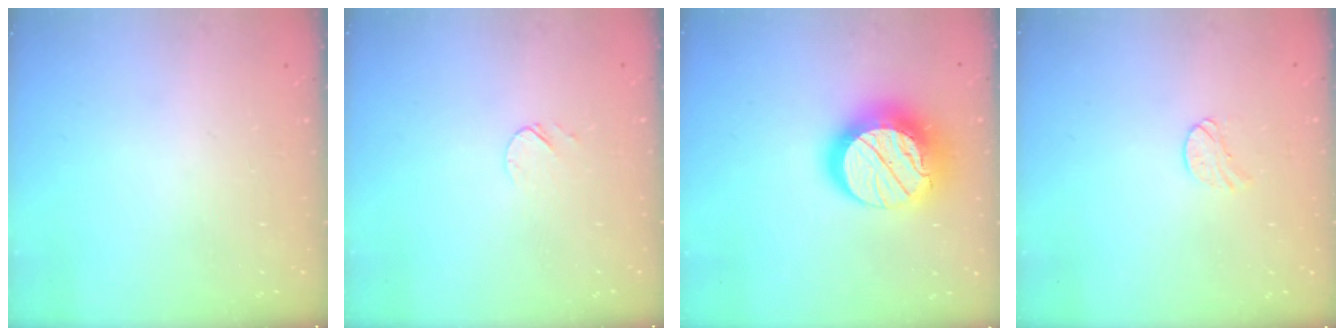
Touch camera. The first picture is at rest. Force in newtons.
{"total": 4.0, "press": 3.9, "slide": 0.5}
{"total": 20.8, "press": 20.7, "slide": 1.7}
{"total": 5.8, "press": 5.8, "slide": 0.5}